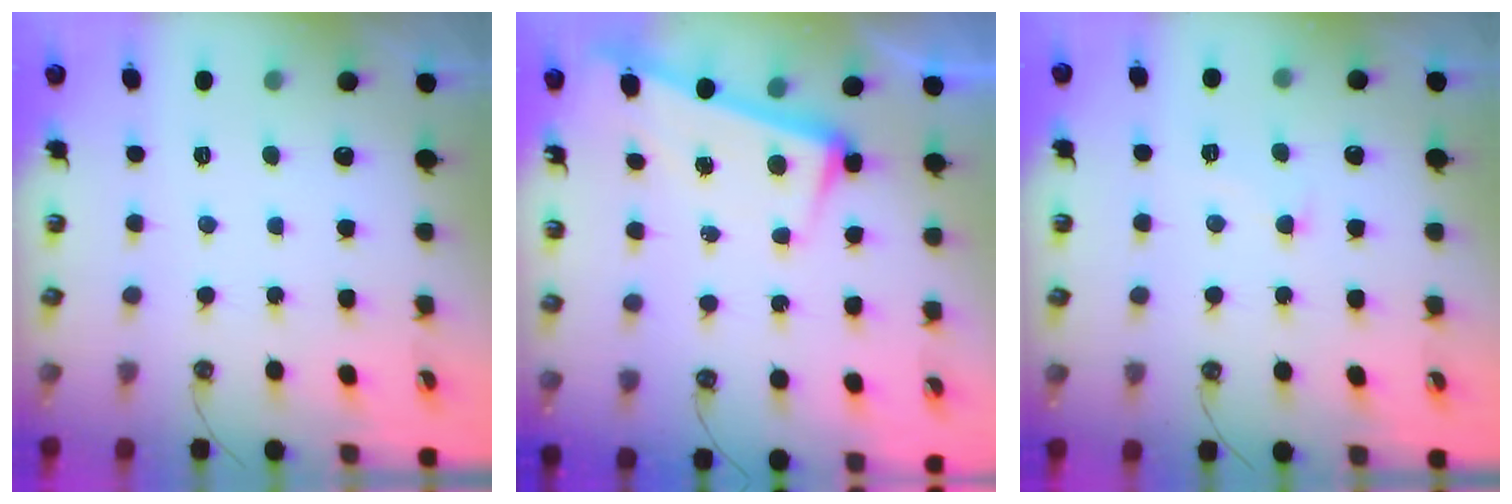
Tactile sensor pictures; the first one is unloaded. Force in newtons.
{"total": 3.3, "press": 3.2, "slide": 1.0}
{"total": 2.3, "press": 2.2, "slide": 0.5}